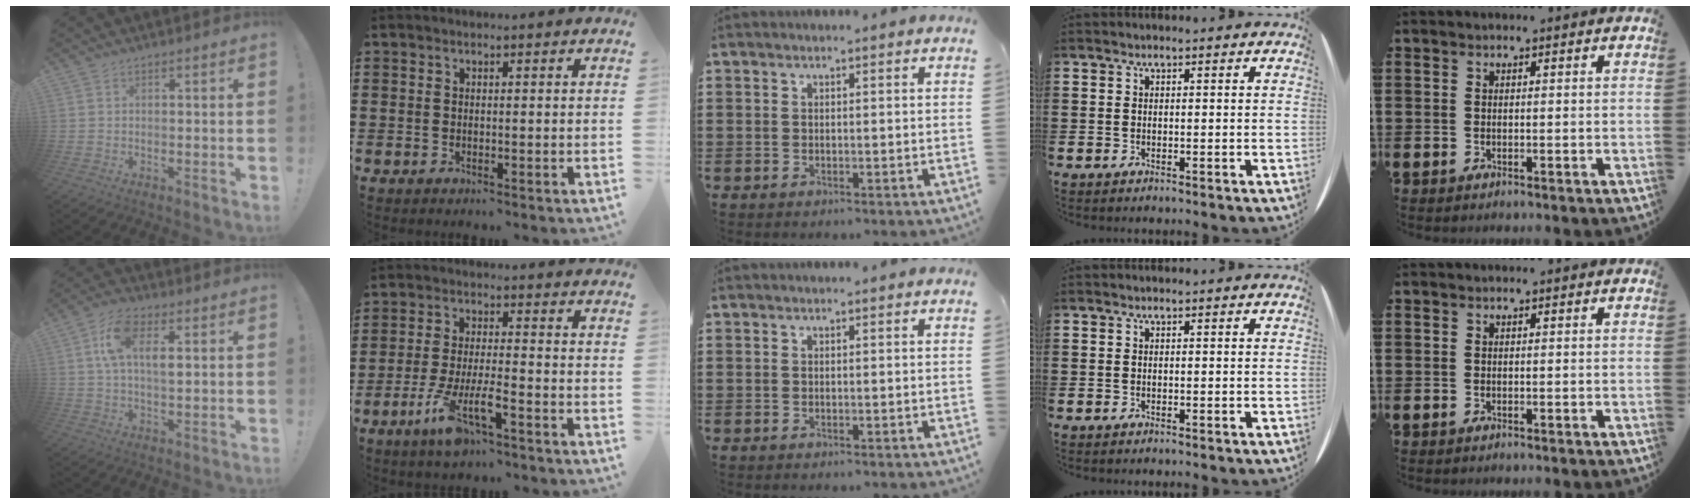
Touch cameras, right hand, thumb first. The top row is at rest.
{"thumb": {"total": 10.4, "force": [3.1, 5.2, 8.4], "torque": [-0.153, 0.000, 0.054]}, "index": {"total": 7.7, "force": [-4.6, 1.4, 6.0], "torque": [-0.128, -0.013, -0.087]}}